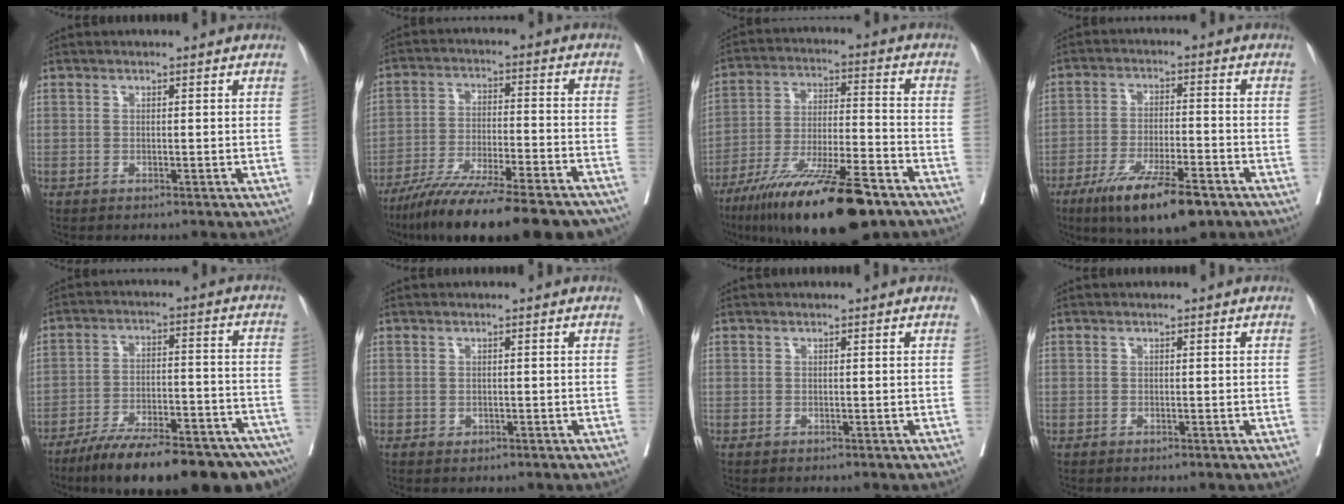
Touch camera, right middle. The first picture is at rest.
{"total": 24.1, "force": [-20.0, 3.2, 13.1], "torque": [-0.150, -0.022, -0.294]}
{"total": 20.1, "force": [-13.7, 3.2, 14.3], "torque": [-0.225, -0.033, -0.237]}
{"total": 12.2, "force": [-7.9, 2.6, 9.0], "torque": [-0.153, -0.021, -0.127]}
{"total": 23.2, "force": [-17.7, 4.3, 14.4], "torque": [-0.155, 0.003, -0.257]}
{"total": 0.7, "force": [-0.2, 0.6, 0.3], "torque": [-0.004, 0.003, 0.001]}
{"total": 0.0}
{"total": 0.0}